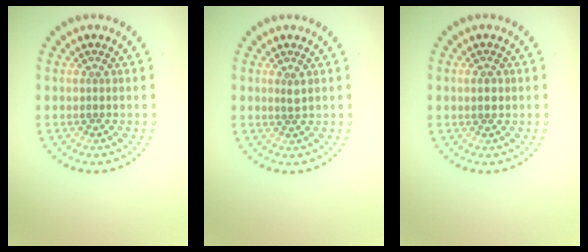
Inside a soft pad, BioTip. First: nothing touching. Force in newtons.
{"total": 0.9, "press": 0.6, "slide": 0.6}
{"total": 1.2, "press": 1.1, "slide": 0.2}